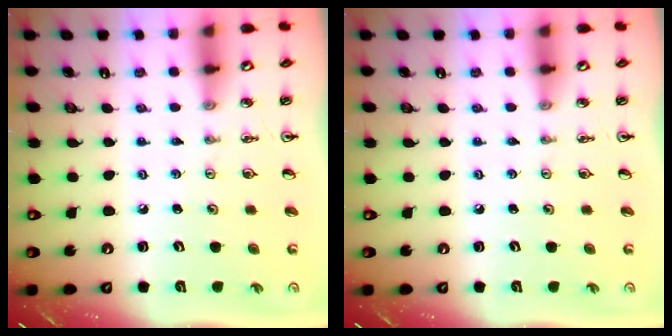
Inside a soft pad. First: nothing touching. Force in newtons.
{"total": 0.0}